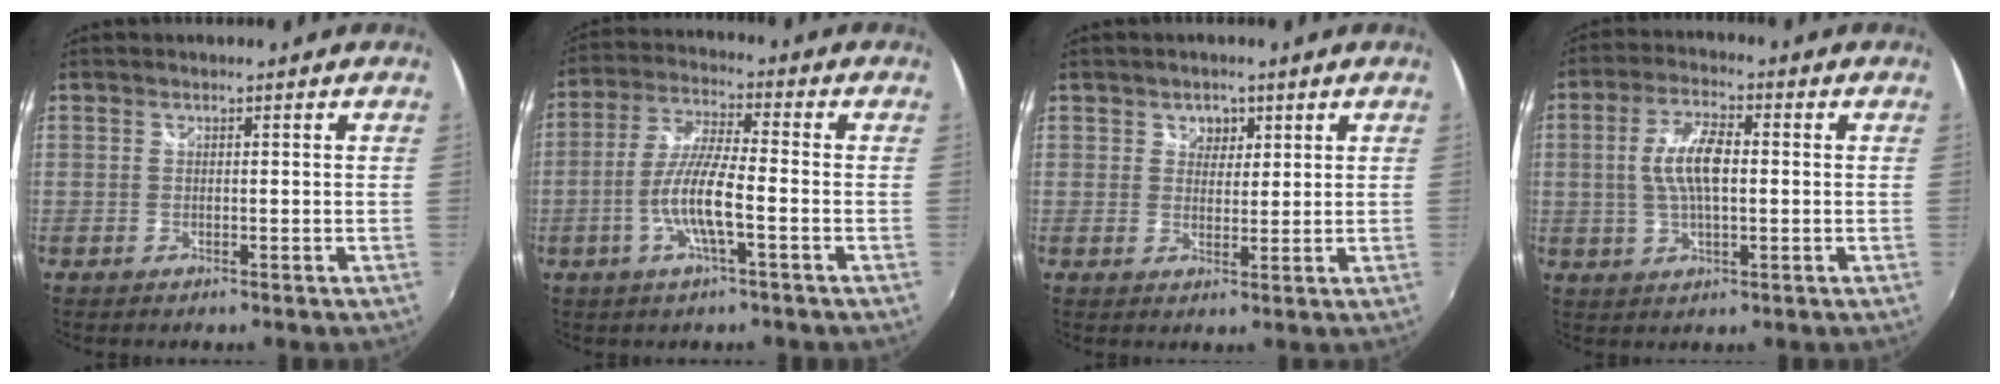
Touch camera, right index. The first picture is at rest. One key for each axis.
{"total": 9.2, "fx": -3.2, "fy": 1.1, "fz": 8.6, "tx": -0.179, "ty": -0.002, "tz": -0.061}
{"total": 3.0, "fx": 1.4, "fy": 2.5, "fz": 0.8, "tx": -0.004, "ty": 0.006, "tz": 0.024}
{"total": 8.3, "fx": 0.2, "fy": 3.1, "fz": 7.6, "tx": -0.150, "ty": 0.008, "tz": 0.005}